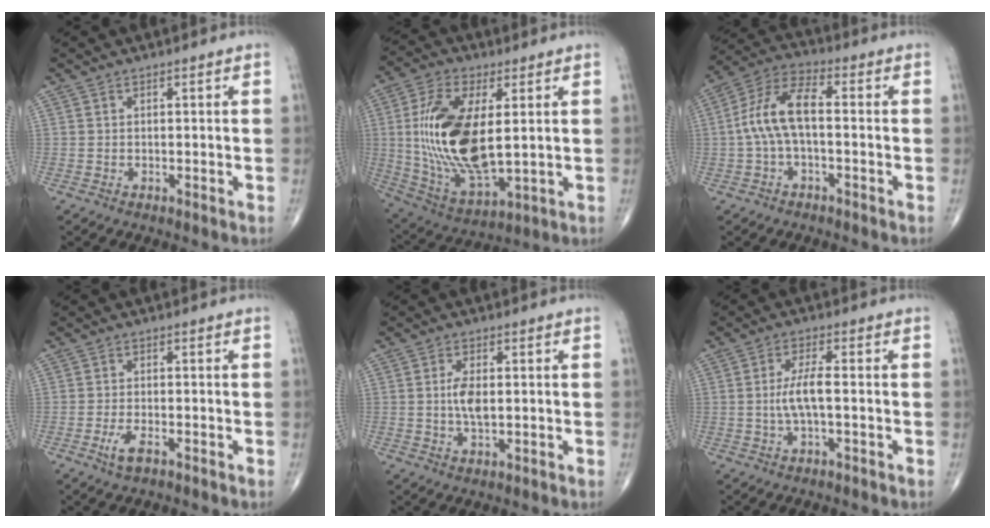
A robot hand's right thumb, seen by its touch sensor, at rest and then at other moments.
{"total": 20.2, "force": [2.0, 9.4, 17.8], "torque": [-0.353, -0.017, 0.048]}
{"total": 10.1, "force": [-0.6, 4.7, 9.0], "torque": [-0.187, 0.038, -0.018]}
{"total": 3.2, "force": [-1.7, 1.1, 2.5], "torque": [-0.055, 0.004, -0.031]}
{"total": 4.5, "force": [0.2, 2.1, 4.0], "torque": [-0.079, -0.004, 0.004]}
{"total": 4.9, "force": [-0.5, 1.2, 4.7], "torque": [-0.109, 0.008, -0.012]}